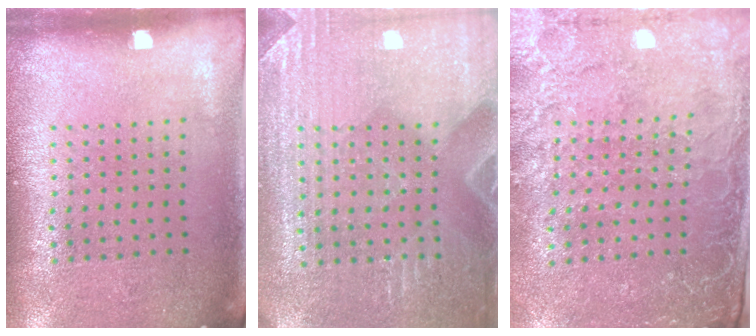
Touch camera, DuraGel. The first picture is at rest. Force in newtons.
{"total": 3.1, "press": 3.1, "slide": 0.5}
{"total": 2.9, "press": 2.8, "slide": 0.8}